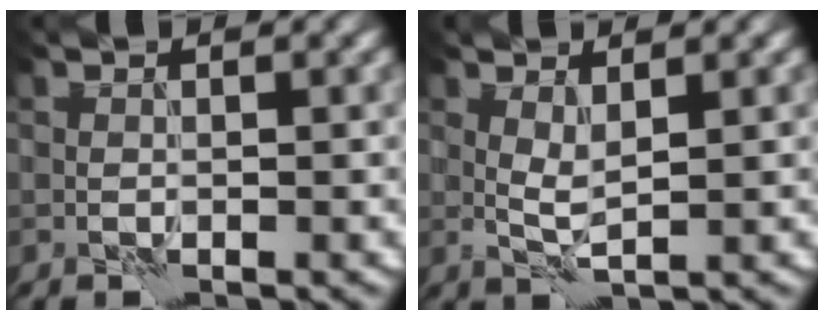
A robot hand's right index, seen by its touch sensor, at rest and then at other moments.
{"total": 1.8, "force": [0.6, 0.4, 1.6], "torque": [-0.037, -0.001, 0.014]}